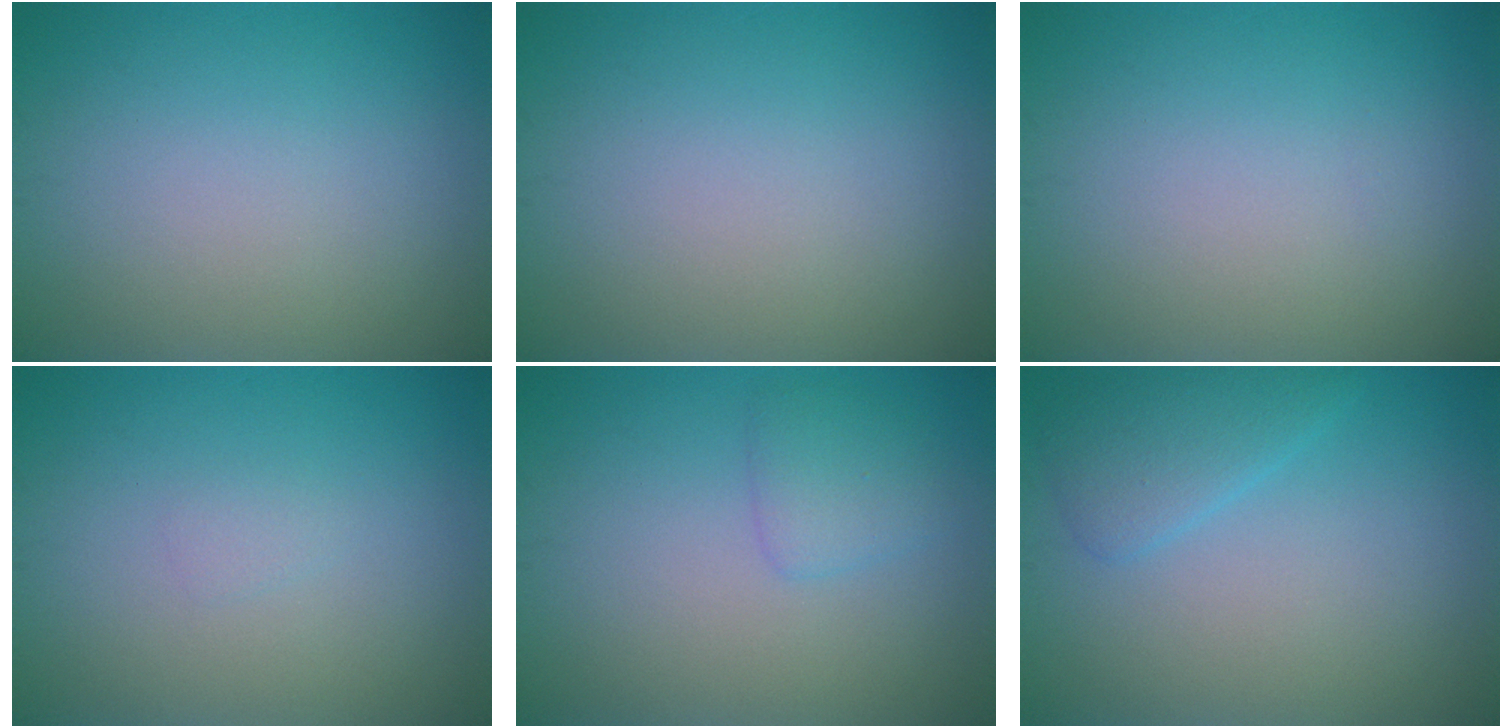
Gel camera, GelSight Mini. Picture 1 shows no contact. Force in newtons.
{"total": 0.0}
{"total": 0.0}
{"total": 0.6, "press": 0.6, "slide": 0.1}
{"total": 1.8, "press": 1.8, "slide": 0.1}
{"total": 2.6, "press": 2.6, "slide": 0.1}